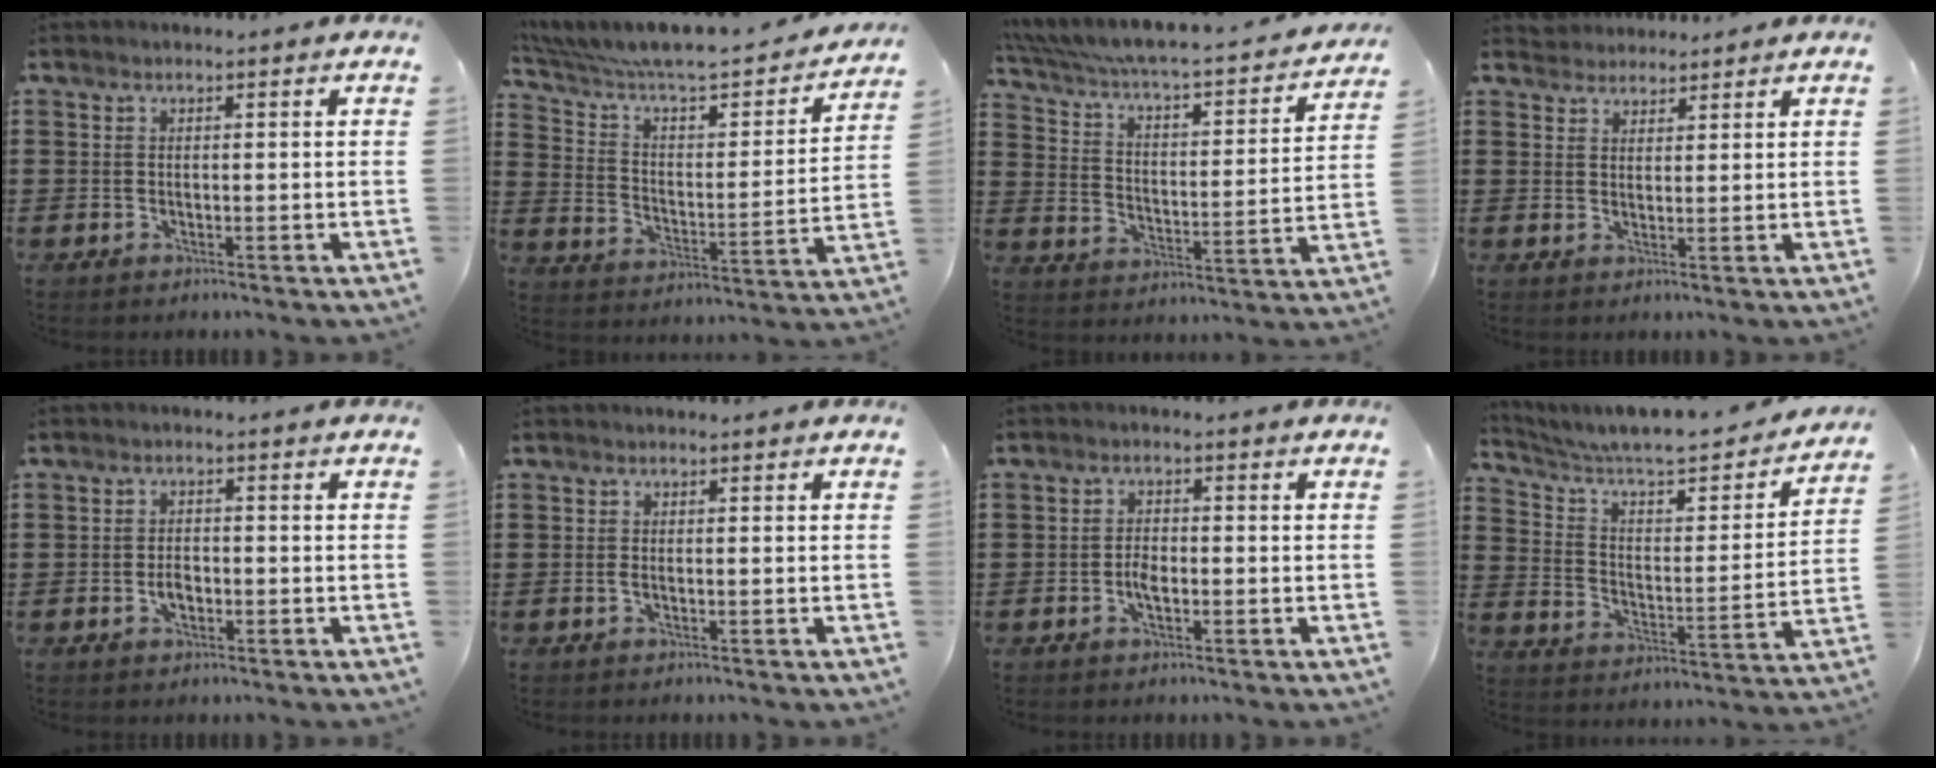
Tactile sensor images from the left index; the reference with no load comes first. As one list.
[{"total": 5.8, "force": [5.0, 1.5, 2.5], "torque": [-0.078, -0.048, 0.079]}, {"total": 3.9, "force": [3.2, 0.6, 2.1], "torque": [-0.060, -0.037, 0.044]}, {"total": 2.3, "force": [2.1, 0.8, -0.4], "torque": [0.000, 0.002, 0.042]}, {"total": 2.1, "force": [-0.5, 1.1, 1.7], "torque": [-0.034, 0.001, -0.009]}, {"total": 0.7, "force": [-0.2, 0.1, 0.7], "torque": [-0.012, -0.004, -0.002]}, {"total": 2.4, "force": [-0.7, 1.0, 2.1], "torque": [-0.047, -0.002, -0.014]}, {"total": 5.6, "force": [4.9, 1.3, 2.4], "torque": [-0.074, -0.042, 0.077]}]